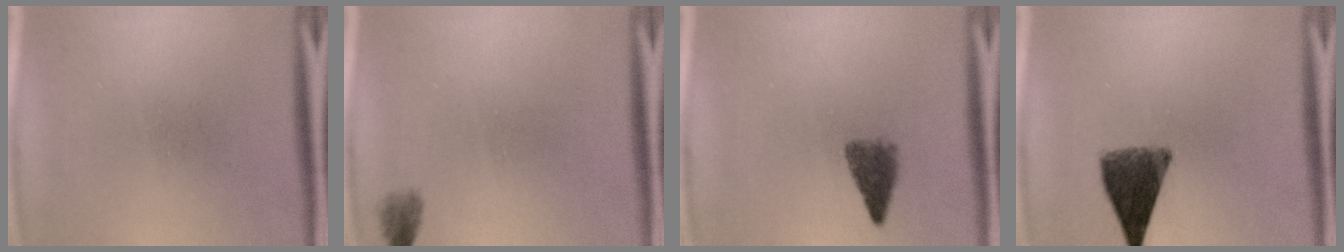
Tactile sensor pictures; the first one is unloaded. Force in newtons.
{"total": 1.3}
{"total": 3.4}
{"total": 8.7}